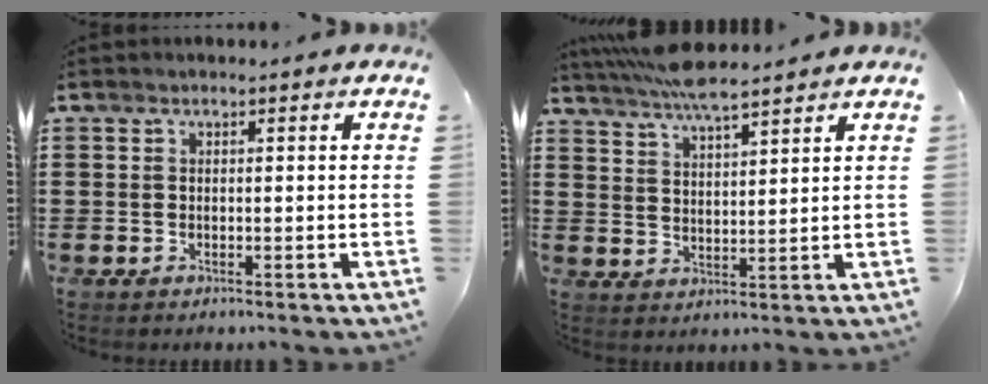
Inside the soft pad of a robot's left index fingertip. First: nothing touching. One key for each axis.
{"total": 5.5, "fx": 5.0, "fy": 0.2, "fz": 2.2, "tx": -0.058, "ty": -0.017, "tz": 0.091}